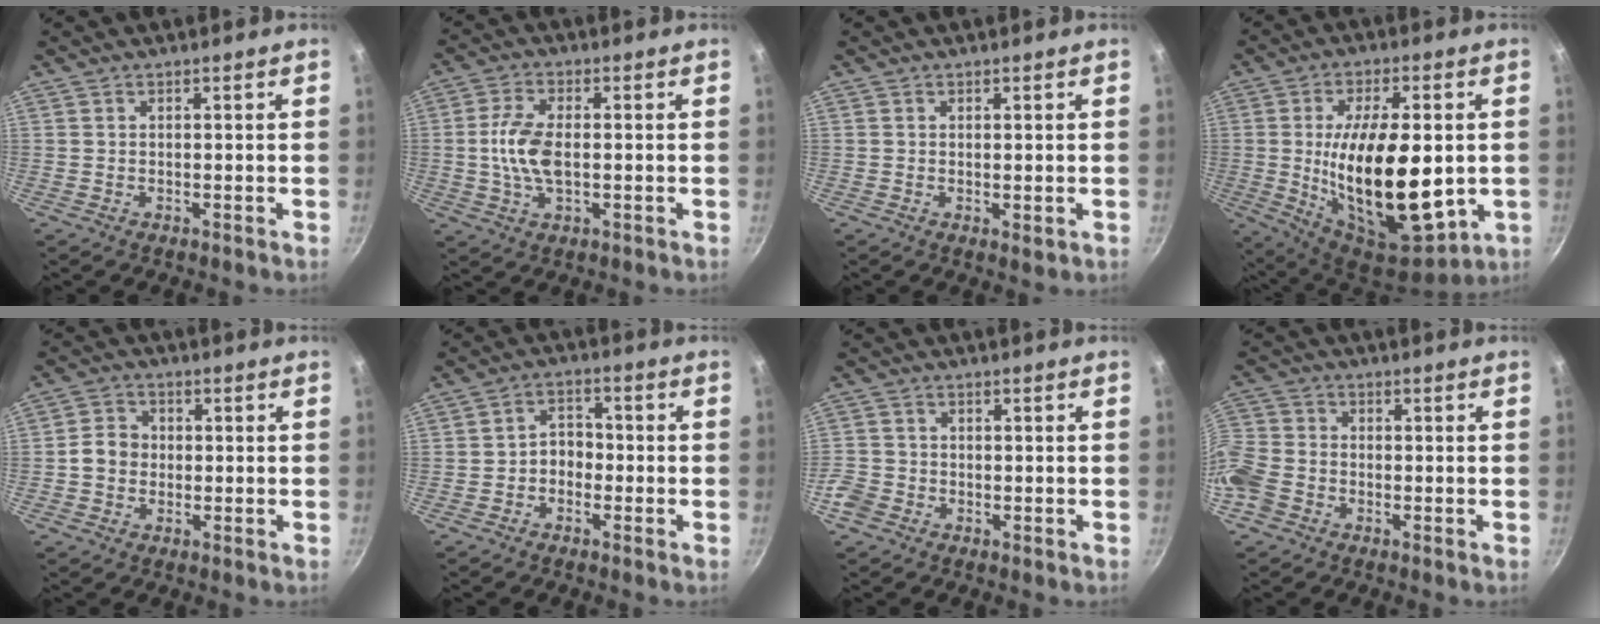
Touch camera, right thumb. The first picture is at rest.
{"total": 8.2, "force": [-0.3, 4.2, 7.0], "torque": [-0.142, 0.009, -0.012]}
{"total": 1.2, "force": [0.0, 0.4, 1.2], "torque": [-0.018, -0.007, 0.000]}
{"total": 24.1, "force": [-1.3, 11.2, 21.3], "torque": [-0.345, -0.013, -0.009]}
{"total": 3.5, "force": [-0.8, 3.0, 1.5], "torque": [-0.013, 0.017, -0.024]}
{"total": 4.3, "force": [-1.6, 3.2, 2.3], "torque": [-0.013, 0.027, -0.033]}
{"total": 5.1, "force": [-2.8, 3.8, 1.9], "torque": [-0.040, 0.022, -0.059]}
{"total": 9.8, "force": [-4.5, 7.2, 4.8], "torque": [-0.103, 0.037, -0.111]}